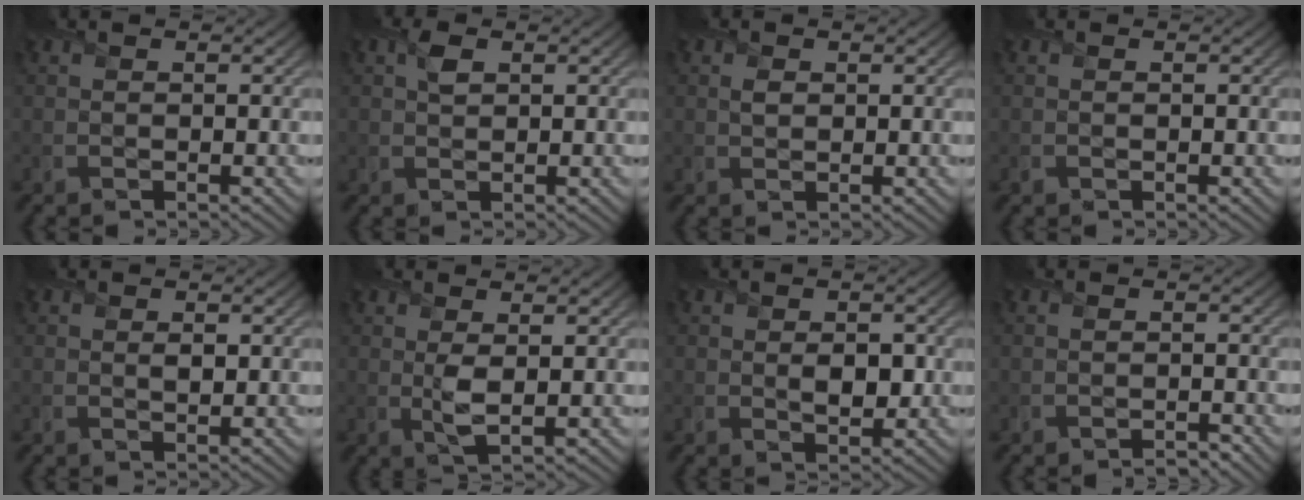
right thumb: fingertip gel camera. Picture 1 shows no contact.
{"total": 1.9, "force": [0.9, 1.0, 1.3], "torque": [-0.030, 0.007, 0.016]}
{"total": 1.0, "force": [0.4, 0.6, 0.7], "torque": [-0.020, 0.001, 0.006]}
{"total": 0.0}
{"total": 1.1, "force": [0.2, 0.4, 1.0], "torque": [-0.021, -0.002, 0.004]}
{"total": 2.5, "force": [0.6, 0.7, 2.3], "torque": [-0.054, -0.002, 0.014]}
{"total": 2.8, "force": [0.0, 1.6, 2.3], "torque": [-0.046, -0.005, -0.001]}
{"total": 0.9, "force": [-0.9, 0.0, 0.3], "torque": [-0.005, 0.003, -0.018]}